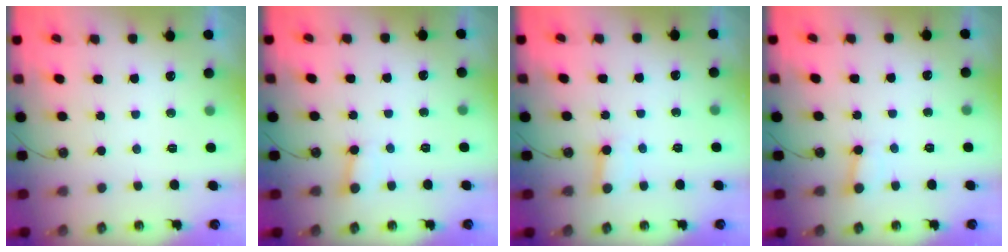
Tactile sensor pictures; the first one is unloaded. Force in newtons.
{"total": 2.5, "press": 2.4, "slide": 0.4}
{"total": 3.3, "press": 3.3, "slide": 0.4}
{"total": 2.5, "press": 2.4, "slide": 0.4}